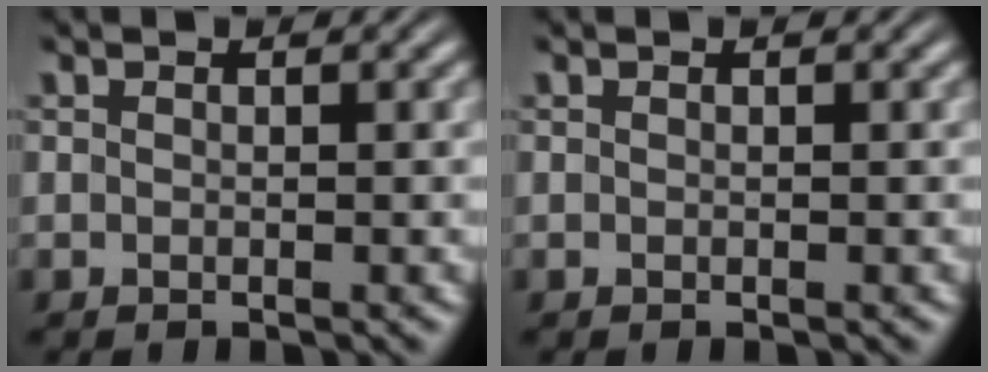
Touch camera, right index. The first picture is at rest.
{"total": 0.0}